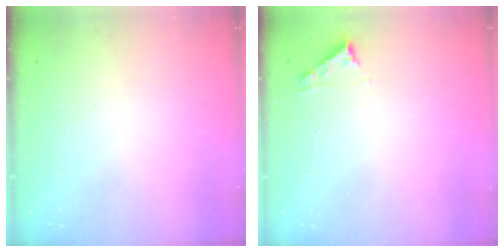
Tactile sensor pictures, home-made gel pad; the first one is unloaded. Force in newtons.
{"total": 4.5, "press": 4.4, "slide": 0.5}